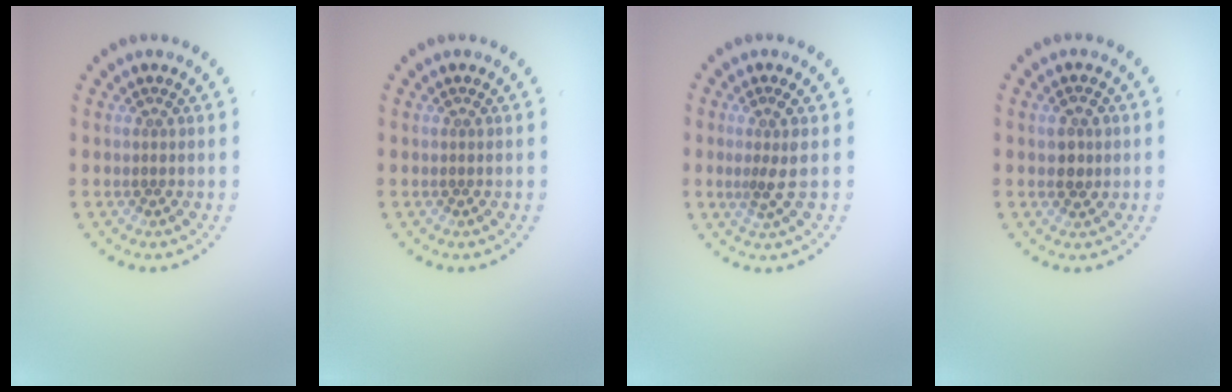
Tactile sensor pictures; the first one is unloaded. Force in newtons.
{"total": 0.0}
{"total": 2.0, "press": 1.4, "slide": 1.4}
{"total": 1.8, "press": 1.8, "slide": 0.2}